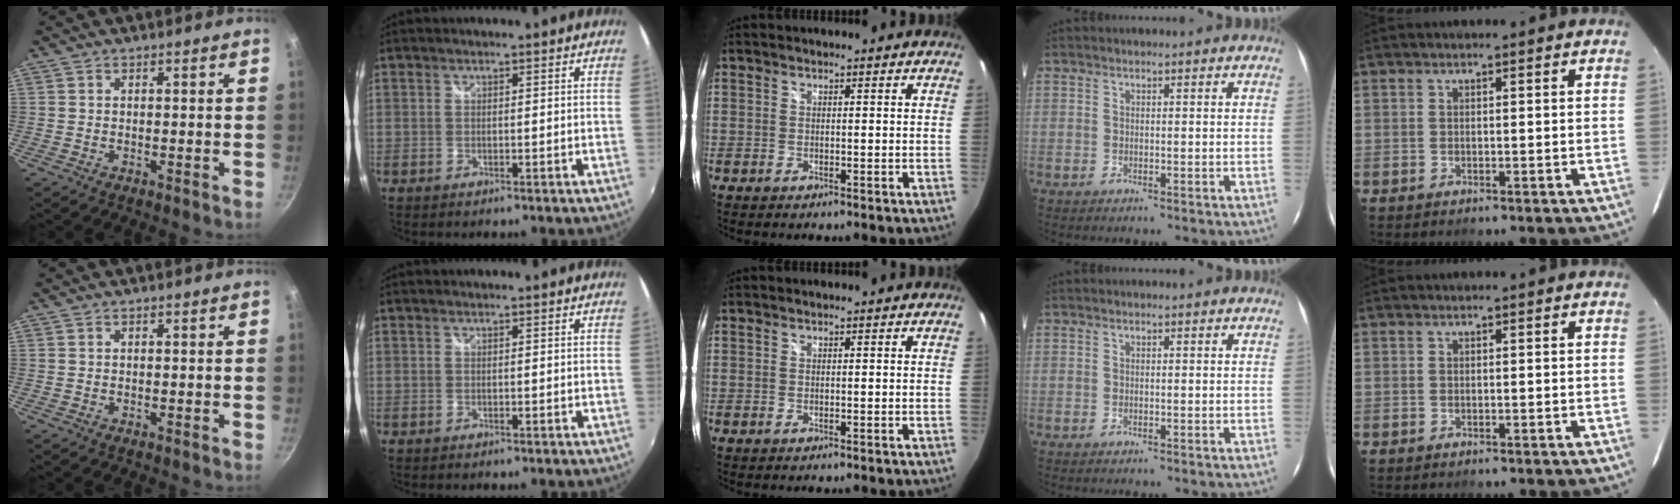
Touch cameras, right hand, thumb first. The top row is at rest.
{}